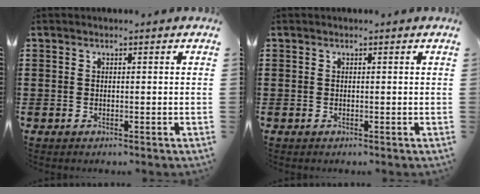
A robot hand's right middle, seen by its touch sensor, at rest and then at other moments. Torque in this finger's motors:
{"motor_torque": [0.03, -0.04, 0.00, 0.00]}